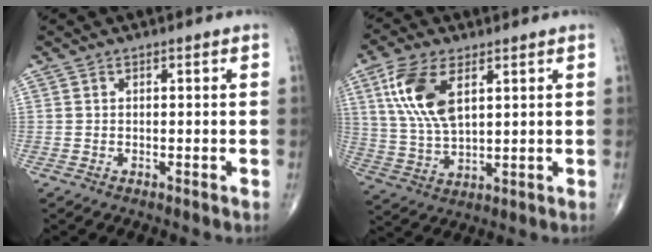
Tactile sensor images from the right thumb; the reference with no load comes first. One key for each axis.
{"total": 12.2, "fx": 4.7, "fy": 5.9, "fz": 9.6, "tx": -0.199, "ty": -0.011, "tz": 0.098}